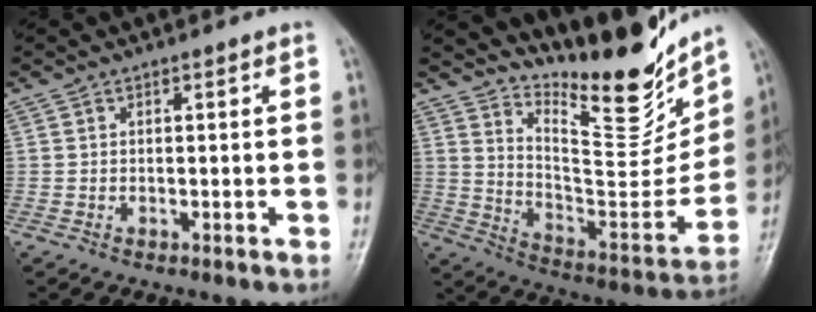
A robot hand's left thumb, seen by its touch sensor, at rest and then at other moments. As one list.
[{"total": 21.9, "force": [17.5, 6.2, 11.6], "torque": [-0.132, -0.131, 0.278]}]